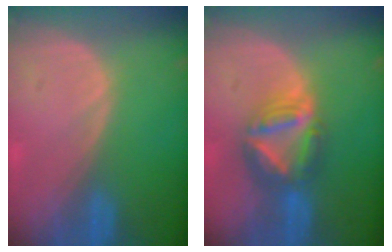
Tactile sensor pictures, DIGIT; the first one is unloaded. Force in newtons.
{"total": 7.9, "press": 6.7, "slide": 4.1}